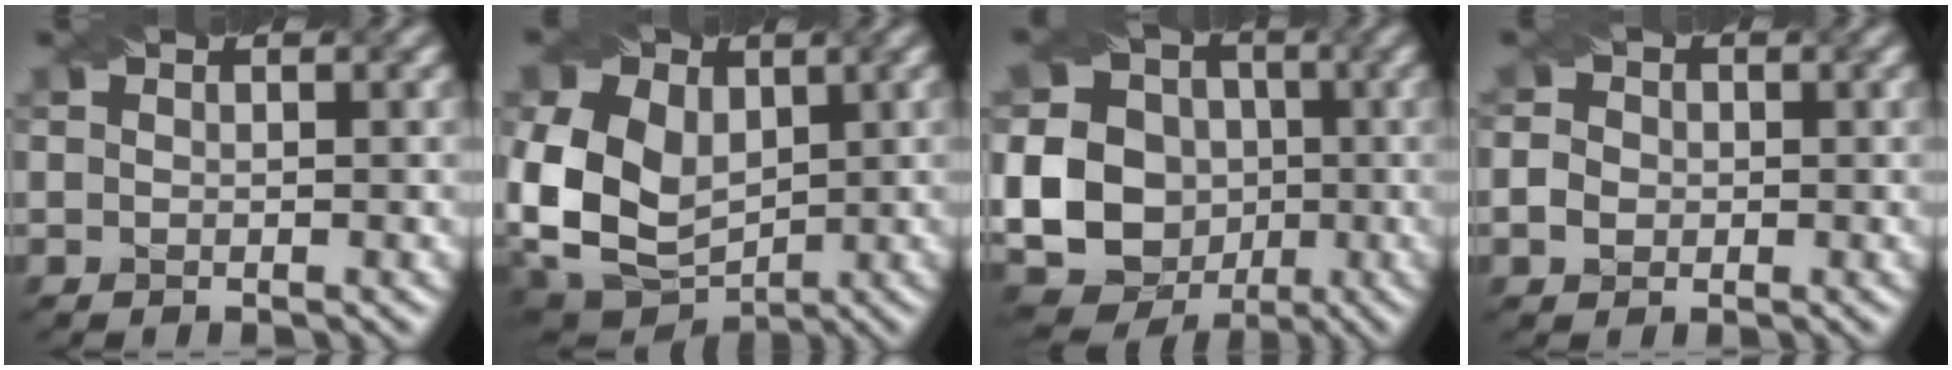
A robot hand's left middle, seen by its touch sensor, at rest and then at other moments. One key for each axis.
{"total": 13.5, "fx": 1.4, "fy": 10.1, "fz": 8.9, "tx": -0.177, "ty": 0.003, "tz": 0.017}
{"total": 19.7, "fx": -2.7, "fy": 18.2, "fz": 7.2, "tx": -0.160, "ty": -0.006, "tz": -0.072}
{"total": 2.3, "fx": -0.3, "fy": 2.1, "fz": 0.9, "tx": -0.004, "ty": 0.010, "tz": -0.015}